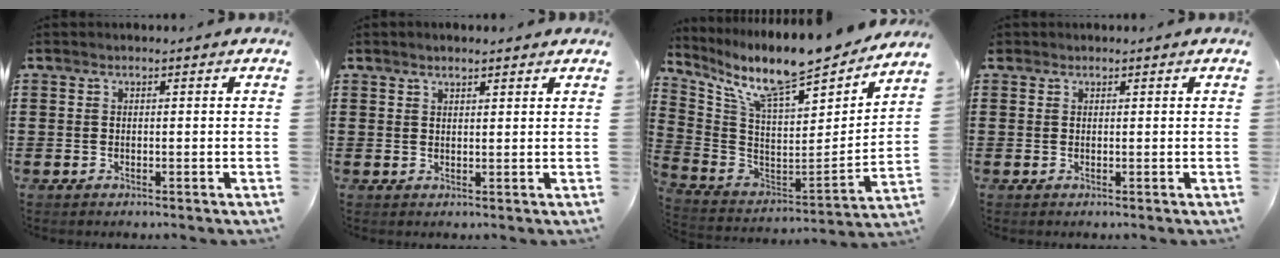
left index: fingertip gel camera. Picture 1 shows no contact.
{"total": 1.4, "force": [1.2, 0.3, 0.5], "torque": [-0.012, 0.002, 0.023]}
{"total": 12.2, "force": [10.3, 1.6, 6.3], "torque": [-0.145, -0.080, 0.170]}
{"total": 0.6, "force": [0.4, 0.4, 0.1], "torque": [-0.005, 0.002, 0.008]}